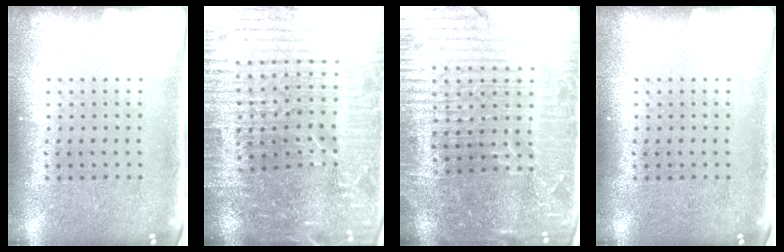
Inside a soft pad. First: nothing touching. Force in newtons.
{"total": 5.8, "press": 5.3, "slide": 2.5}
{"total": 5.9, "press": 5.3, "slide": 2.6}
{"total": 0.0}